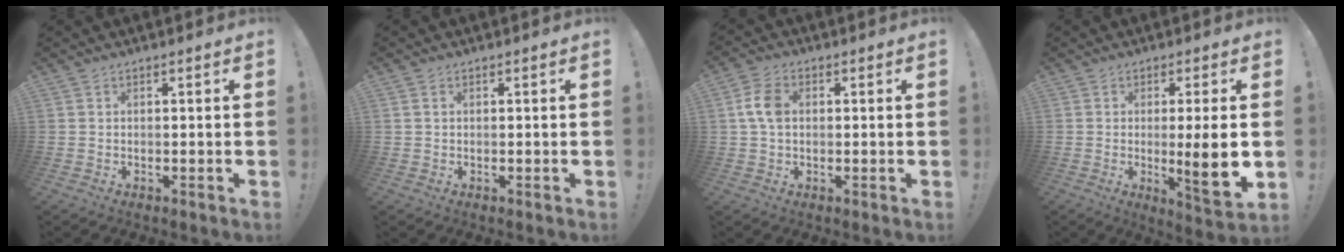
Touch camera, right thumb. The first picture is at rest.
{"total": 0.7, "force": [0.2, 0.6, 0.4], "torque": [-0.009, 0.003, 0.005]}
{"total": 7.1, "force": [0.7, 4.8, 5.2], "torque": [-0.092, 0.005, 0.013]}
{"total": 10.9, "force": [-0.8, 1.0, 10.8], "torque": [-0.146, -0.015, -0.015]}